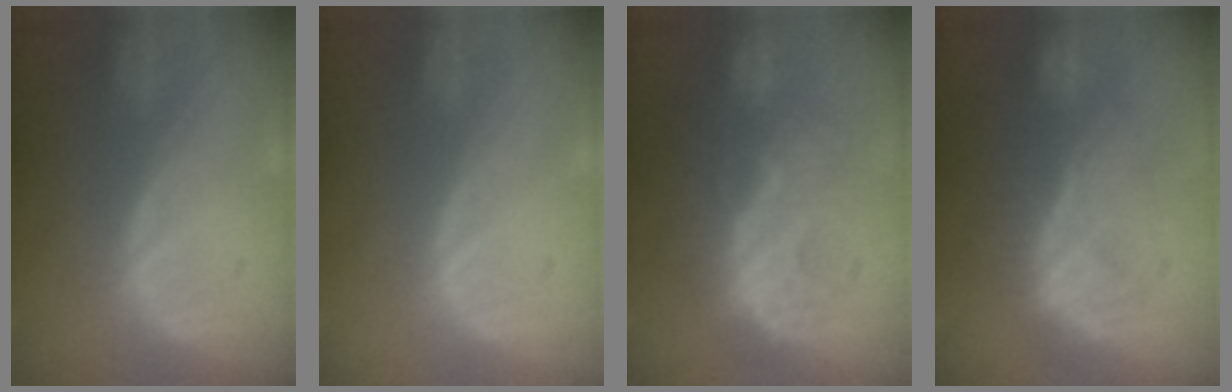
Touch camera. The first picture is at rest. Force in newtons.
{"total": 0.0}
{"total": 9.2, "press": 9.0, "slide": 1.9}
{"total": 9.0, "press": 8.6, "slide": 2.5}